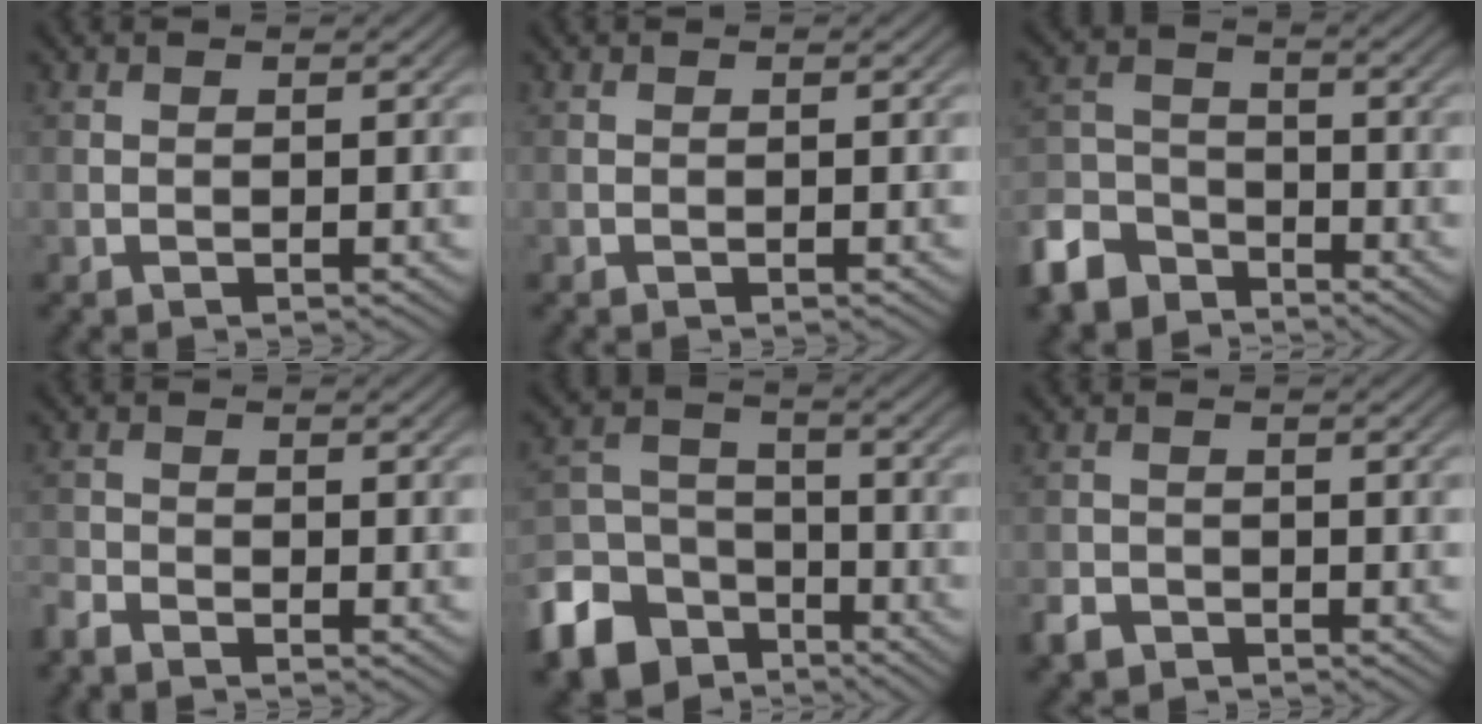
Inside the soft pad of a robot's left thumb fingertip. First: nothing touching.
{"total": 0.0}
{"total": 8.6, "force": [-6.5, 4.7, 3.2], "torque": [-0.081, -0.010, -0.145]}
{"total": 2.3, "force": [-2.2, 0.5, 0.5], "torque": [-0.014, -0.008, -0.056]}
{"total": 11.2, "force": [-6.8, 7.6, 4.5], "torque": [-0.131, -0.024, -0.133]}
{"total": 2.4, "force": [-1.8, 1.5, 0.7], "torque": [-0.016, -0.005, -0.045]}